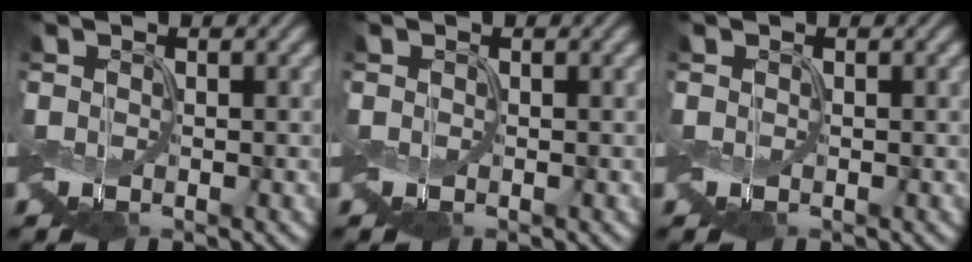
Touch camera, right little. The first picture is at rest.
{"total": 0.0}
{"total": 0.0}